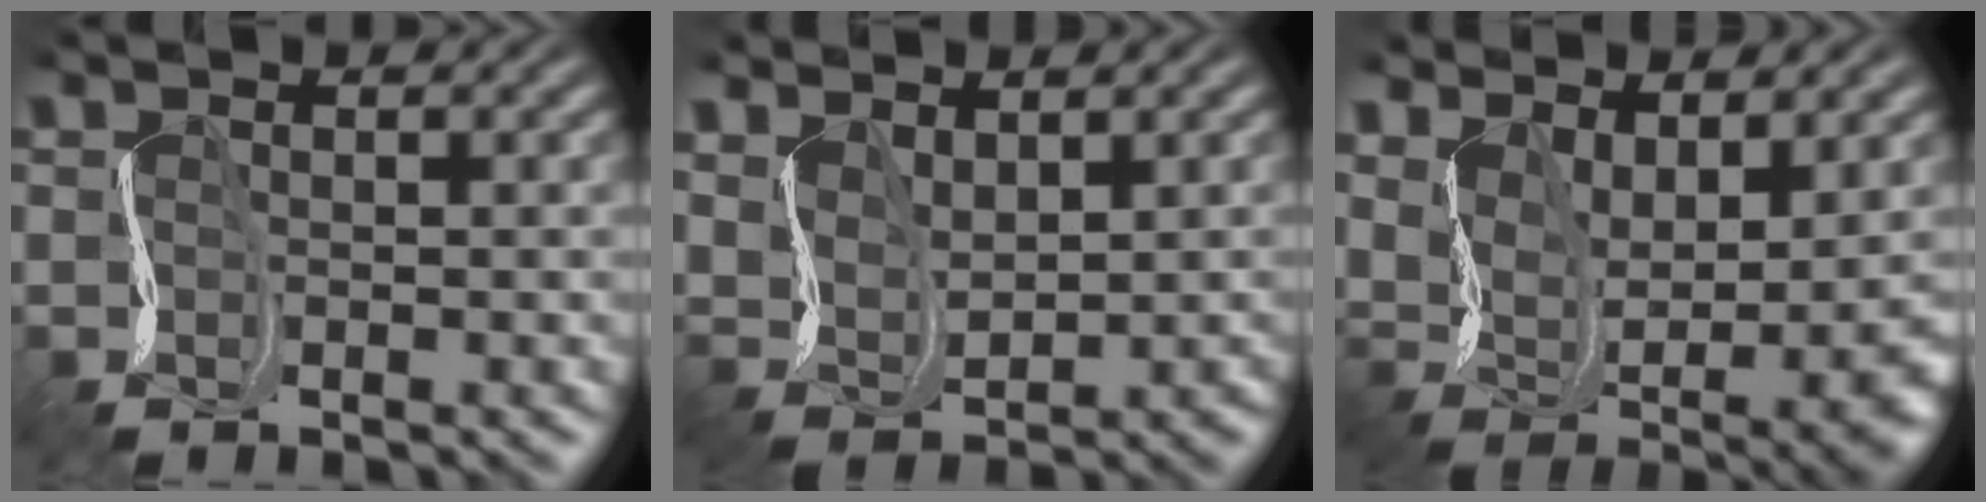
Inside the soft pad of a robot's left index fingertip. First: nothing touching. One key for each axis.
{"total": 3.0, "fx": 2.3, "fy": 1.6, "fz": 1.1, "tx": -0.036, "ty": -0.003, "tz": 0.054}
{"total": 7.4, "fx": 3.8, "fy": 3.2, "fz": 5.5, "tx": -0.109, "ty": -0.010, "tz": 0.080}